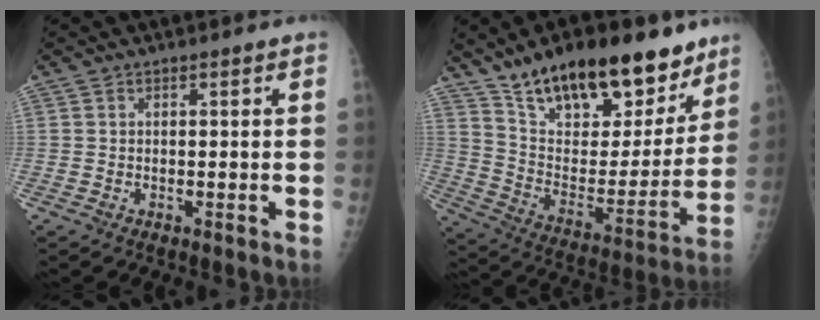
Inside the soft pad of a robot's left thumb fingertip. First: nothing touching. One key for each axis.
{"total": 26.1, "fx": 18.4, "fy": 10.9, "fz": 14.9, "tx": -0.190, "ty": -0.070, "tz": 0.299}